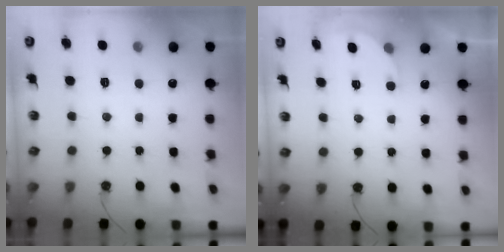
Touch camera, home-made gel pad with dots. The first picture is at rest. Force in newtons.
{"total": 2.5, "press": 2.4, "slide": 0.4}